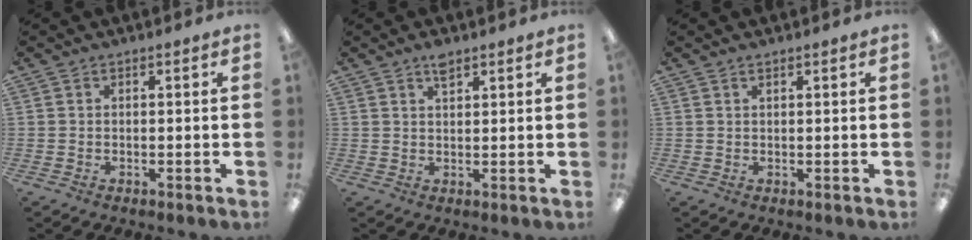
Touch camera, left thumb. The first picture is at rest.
{"total": 3.1, "force": [2.2, 1.2, 1.7], "torque": [-0.024, -0.006, 0.037]}
{"total": 0.8, "force": [0.7, 0.1, 0.5], "torque": [-0.010, 0.000, 0.012]}